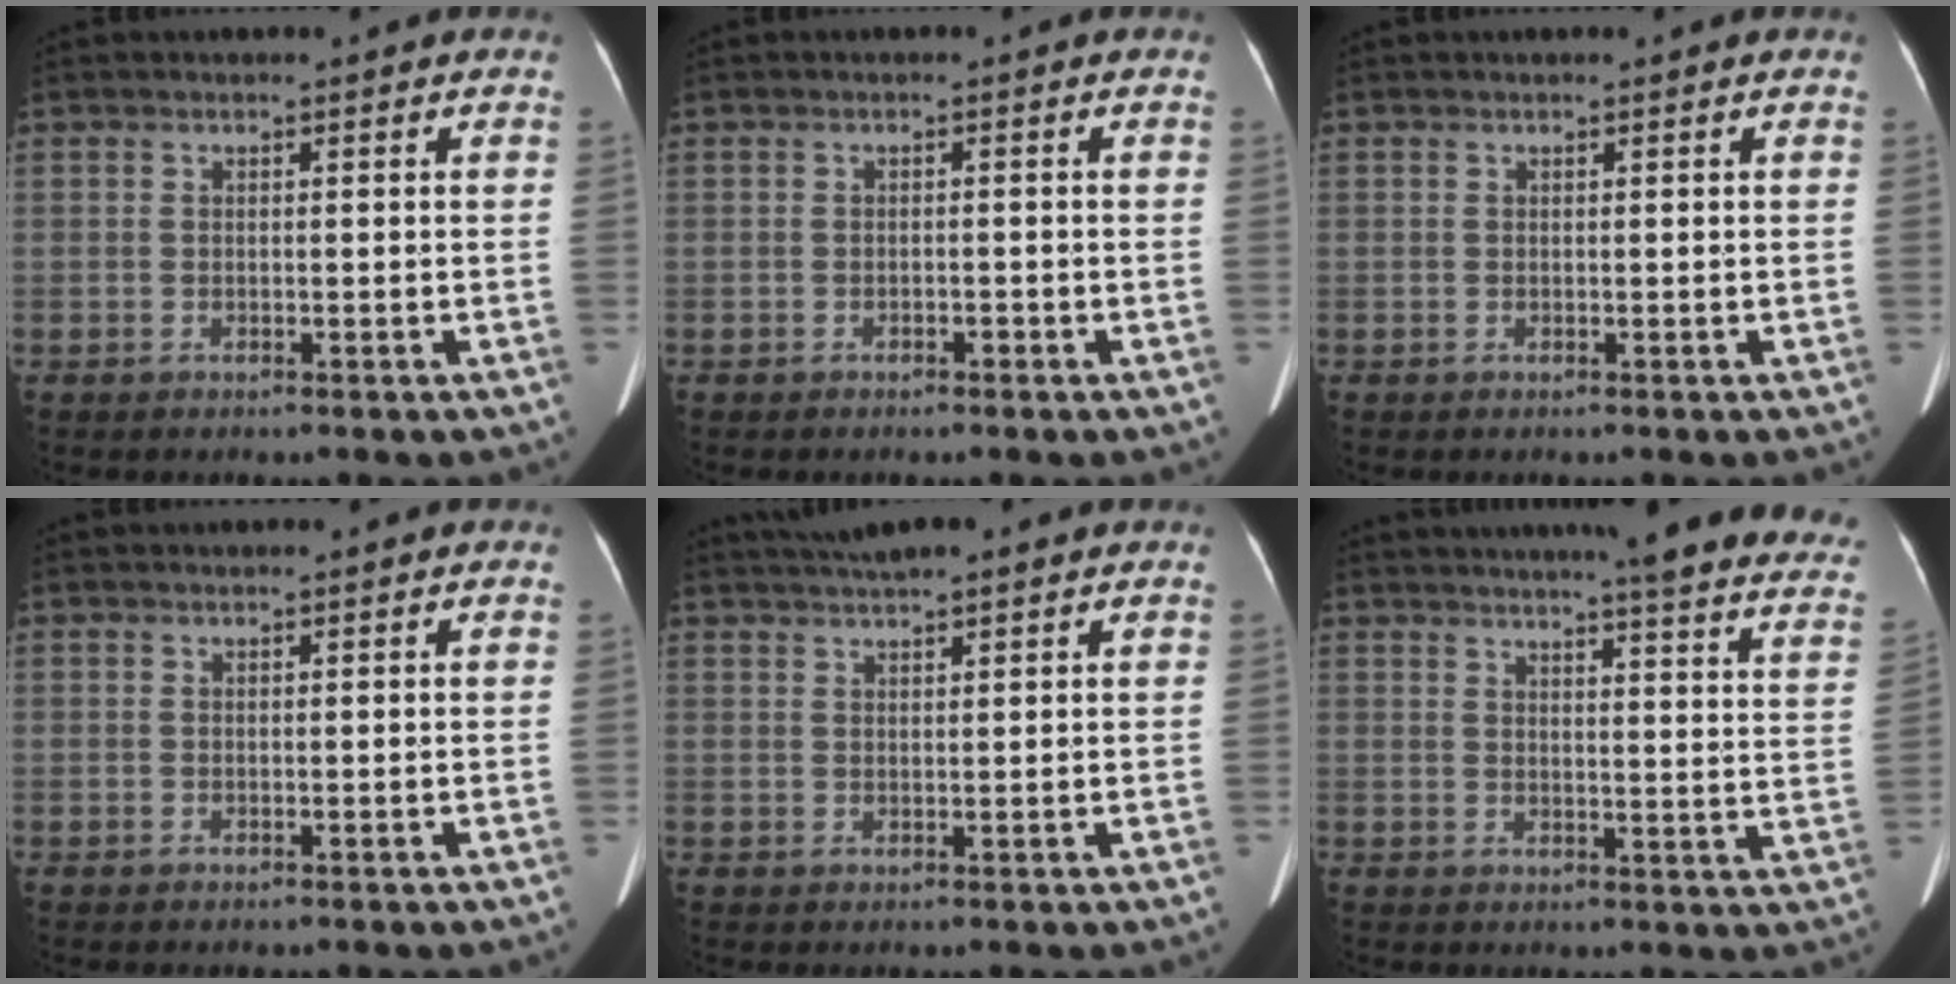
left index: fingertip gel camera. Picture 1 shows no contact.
{"total": 2.8, "force": [-1.9, 1.6, 1.3], "torque": [-0.011, 0.008, -0.030]}
{"total": 0.0}
{"total": 0.0}
{"total": 5.7, "force": [4.6, 0.5, 3.4], "torque": [-0.056, 0.035, 0.078]}
{"total": 28.7, "force": [25.3, 2.3, 13.3], "torque": [-0.163, -0.063, 0.285]}